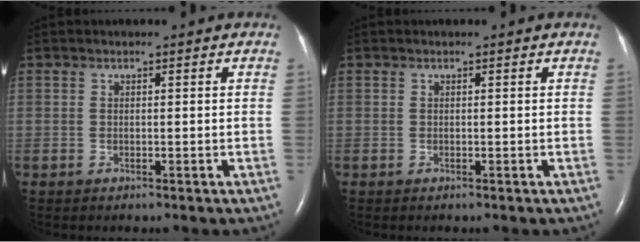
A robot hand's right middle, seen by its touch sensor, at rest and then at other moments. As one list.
[{"total": 0.0}]